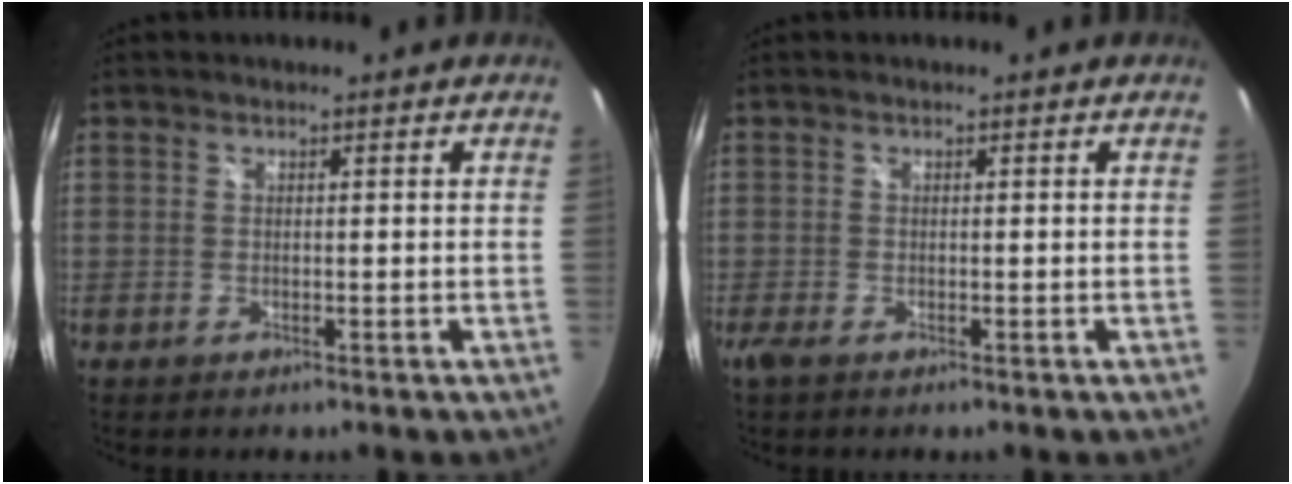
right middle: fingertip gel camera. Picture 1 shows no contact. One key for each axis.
{"total": 1.2, "fx": -0.7, "fy": 0.0, "fz": 1.0, "tx": -0.022, "ty": -0.004, "tz": -0.015}